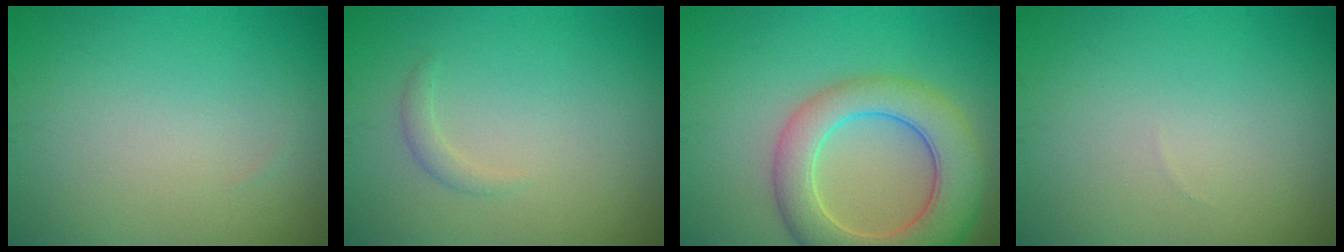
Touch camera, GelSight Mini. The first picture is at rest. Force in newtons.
{"total": 0.9, "press": 0.9, "slide": 0.1}
{"total": 7.6, "press": 7.5, "slide": 0.4}
{"total": 0.0}